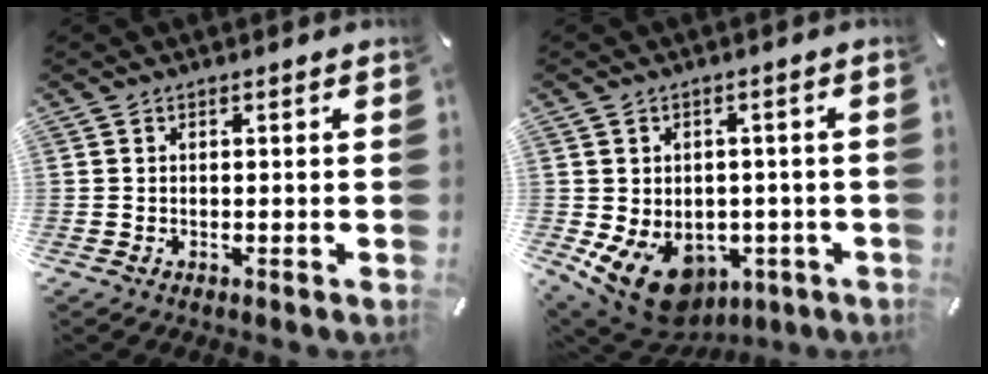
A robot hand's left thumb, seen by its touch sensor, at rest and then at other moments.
{"total": 11.8, "force": [-5.1, 8.2, 6.7], "torque": [-0.121, 0.019, -0.087]}